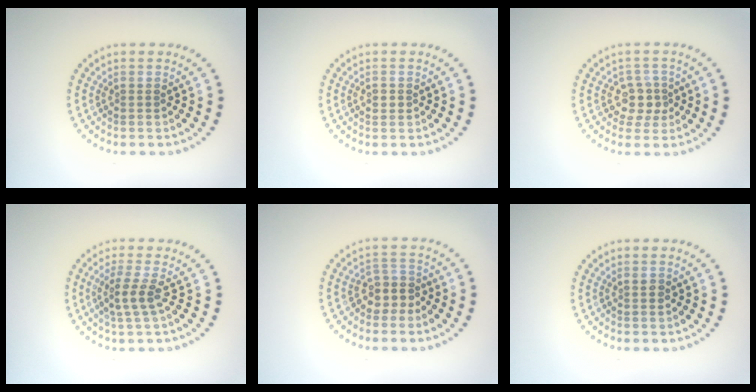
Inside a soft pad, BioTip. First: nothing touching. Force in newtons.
{"total": 1.2, "press": 1.2, "slide": 0.1}
{"total": 2.5, "press": 2.1, "slide": 1.2}
{"total": 2.4, "press": 2.1, "slide": 1.2}
{"total": 2.4, "press": 2.0, "slide": 1.3}
{"total": 0.7, "press": 0.7, "slide": 0.1}